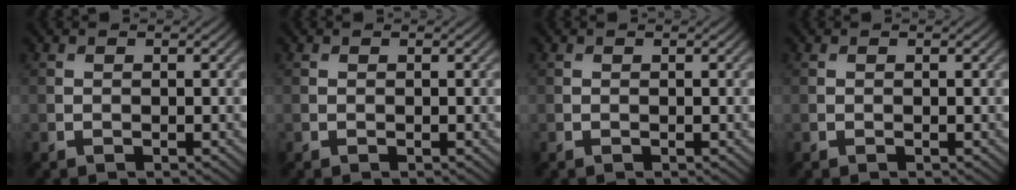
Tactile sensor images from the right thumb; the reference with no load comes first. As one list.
[{"total": 0.0}, {"total": 0.0}, {"total": 0.0}]